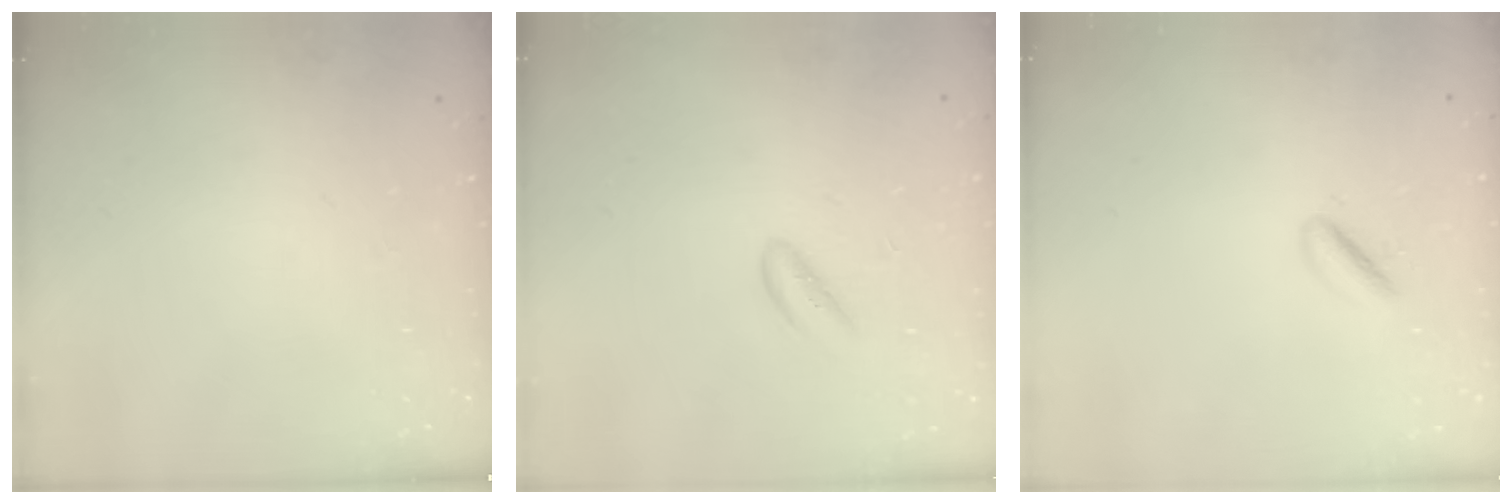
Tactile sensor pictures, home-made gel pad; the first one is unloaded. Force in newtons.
{"total": 2.1, "press": 2.1, "slide": 0.3}
{"total": 2.5, "press": 2.4, "slide": 0.8}